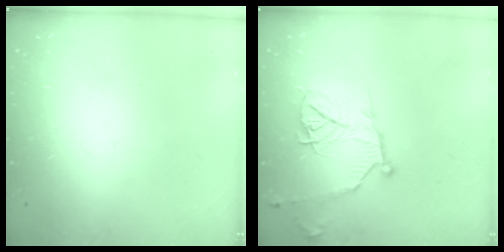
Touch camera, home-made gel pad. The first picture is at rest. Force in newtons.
{"total": 14.6, "press": 14.5, "slide": 1.3}